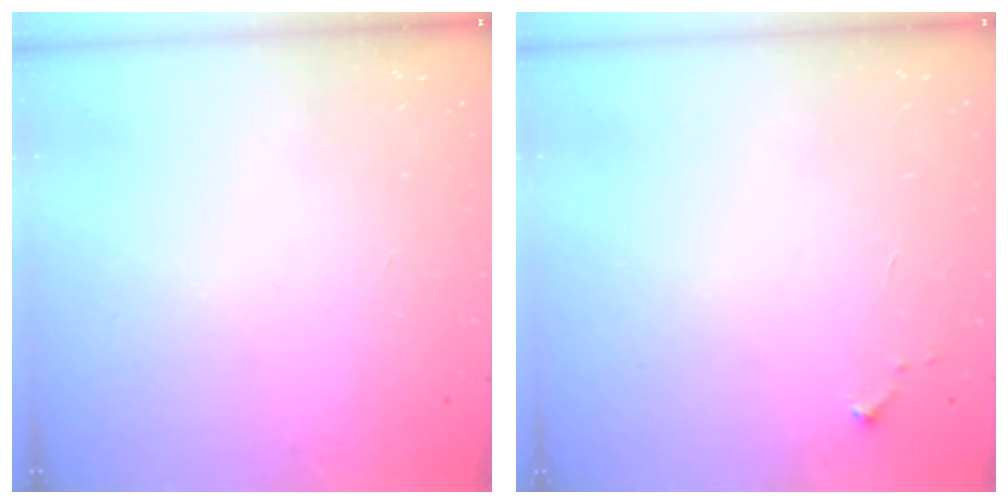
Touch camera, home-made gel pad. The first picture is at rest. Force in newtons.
{"total": 2.6, "press": 2.6, "slide": 0.4}